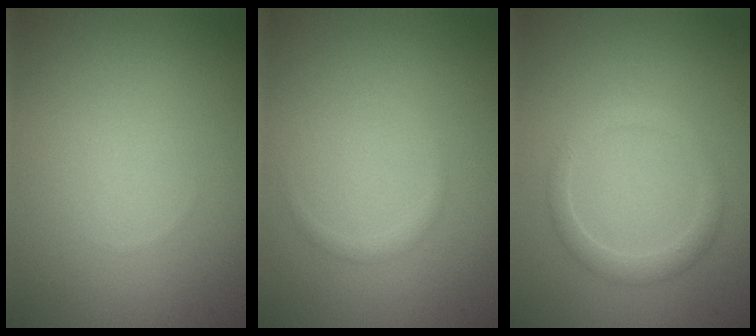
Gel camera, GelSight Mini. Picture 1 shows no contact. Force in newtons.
{"total": 0.7, "press": 0.7, "slide": 0.0}
{"total": 1.8, "press": 1.8, "slide": 0.1}